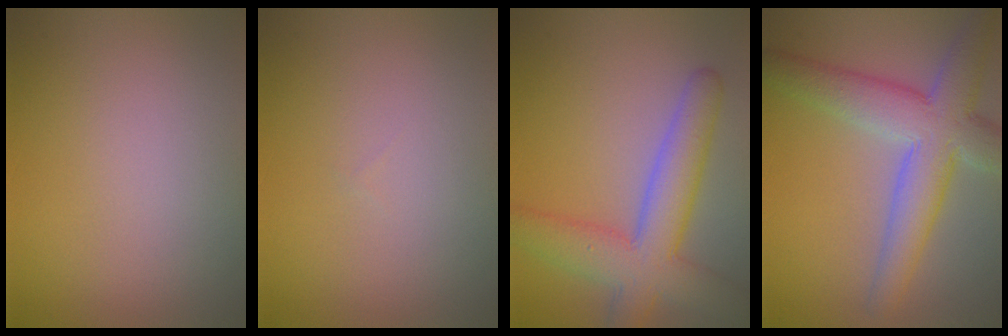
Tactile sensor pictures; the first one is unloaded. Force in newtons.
{"total": 0.0}
{"total": 6.6, "press": 6.6, "slide": 0.3}
{"total": 7.4, "press": 7.4, "slide": 0.5}